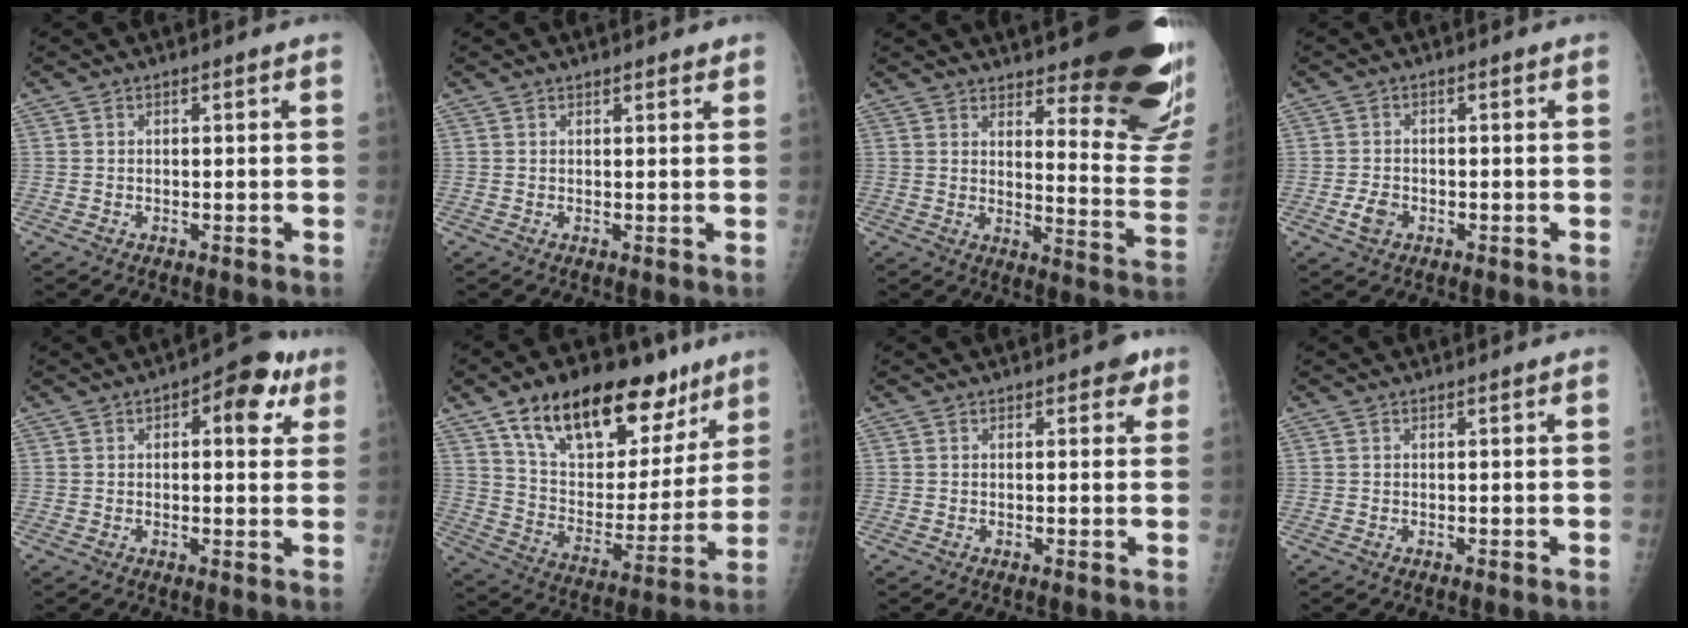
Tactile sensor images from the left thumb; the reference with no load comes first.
{"total": 1.5, "force": [1.2, 0.6, 0.7], "torque": [-0.002, -0.005, 0.013]}
{"total": 23.0, "force": [16.0, 5.8, 15.5], "torque": [-0.167, -0.118, 0.197]}
{"total": 3.2, "force": [-1.3, 2.3, 1.9], "torque": [-0.033, 0.006, -0.023]}
{"total": 8.9, "force": [3.6, 4.3, 6.9], "torque": [-0.055, 0.004, 0.038]}
{"total": 26.5, "force": [16.0, 13.3, 16.4], "torque": [-0.214, -0.033, 0.263]}
{"total": 2.2, "force": [1.2, 1.4, 1.3], "torque": [0.005, -0.001, 0.009]}
{"total": 0.0}